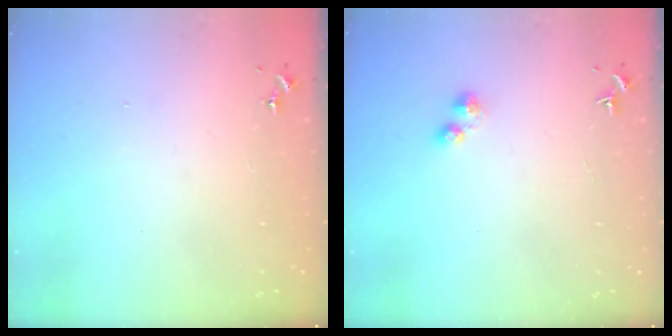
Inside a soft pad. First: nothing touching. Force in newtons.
{"total": 2.5, "press": 2.5, "slide": 0.4}